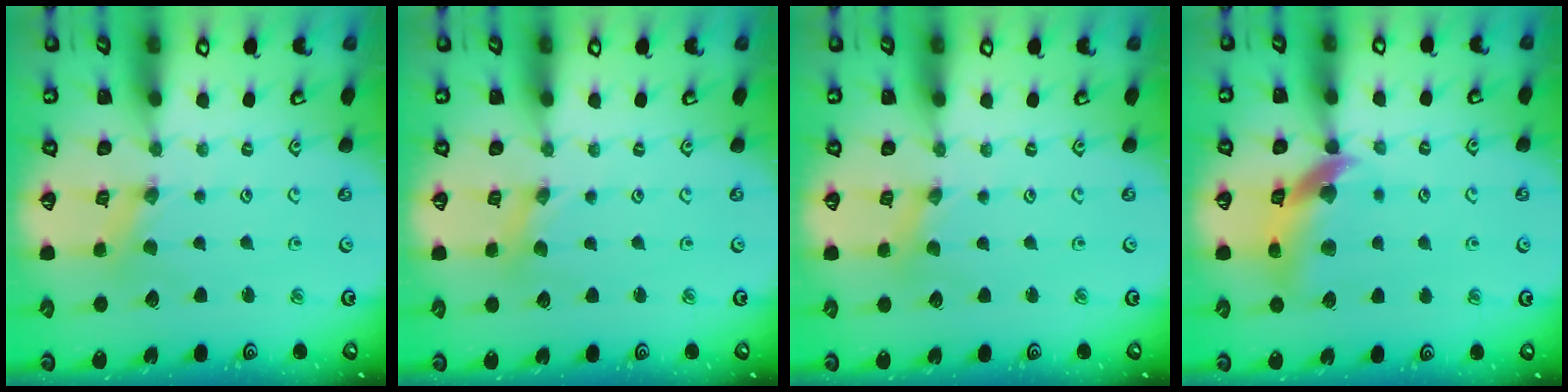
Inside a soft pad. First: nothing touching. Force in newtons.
{"total": 0.0}
{"total": 0.0}
{"total": 13.2, "press": 13.1, "slide": 1.6}